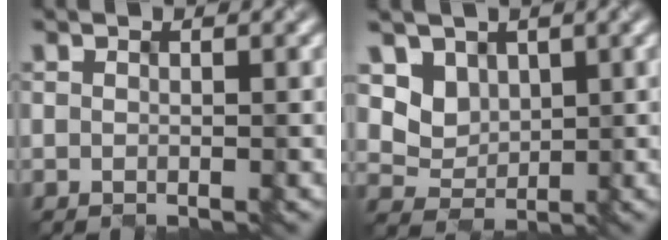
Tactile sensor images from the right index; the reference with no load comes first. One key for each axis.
{"total": 3.8, "fx": 1.8, "fy": 3.0, "fz": 1.5, "tx": -0.045, "ty": -0.012, "tz": 0.057}